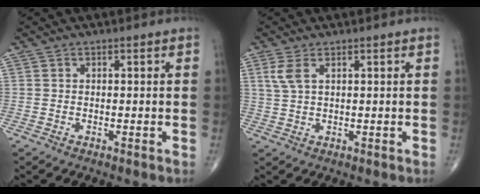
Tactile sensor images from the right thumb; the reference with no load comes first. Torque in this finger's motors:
{"motor_torque": [0.06, 0.09, 0.14, 0.07, 0.05]}